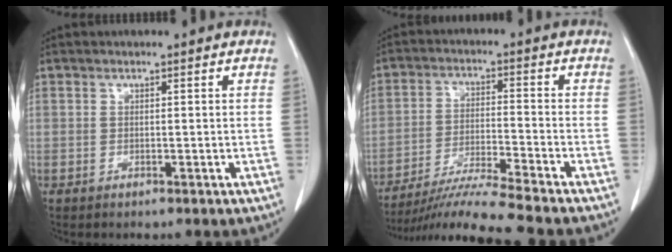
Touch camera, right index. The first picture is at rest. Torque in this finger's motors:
{"motor_torque": [1.05, -1.09, 0.29, 0.14]}